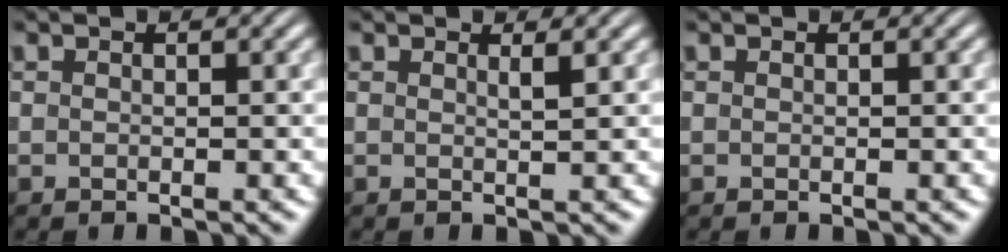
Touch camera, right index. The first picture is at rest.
{"total": 0.8, "force": [0.5, -0.4, 0.5], "torque": [-0.008, -0.008, 0.012]}
{"total": 0.0}